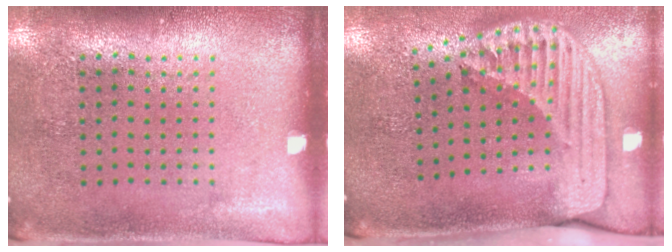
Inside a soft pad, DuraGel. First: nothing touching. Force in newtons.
{"total": 2.5, "press": 1.8, "slide": 1.8}